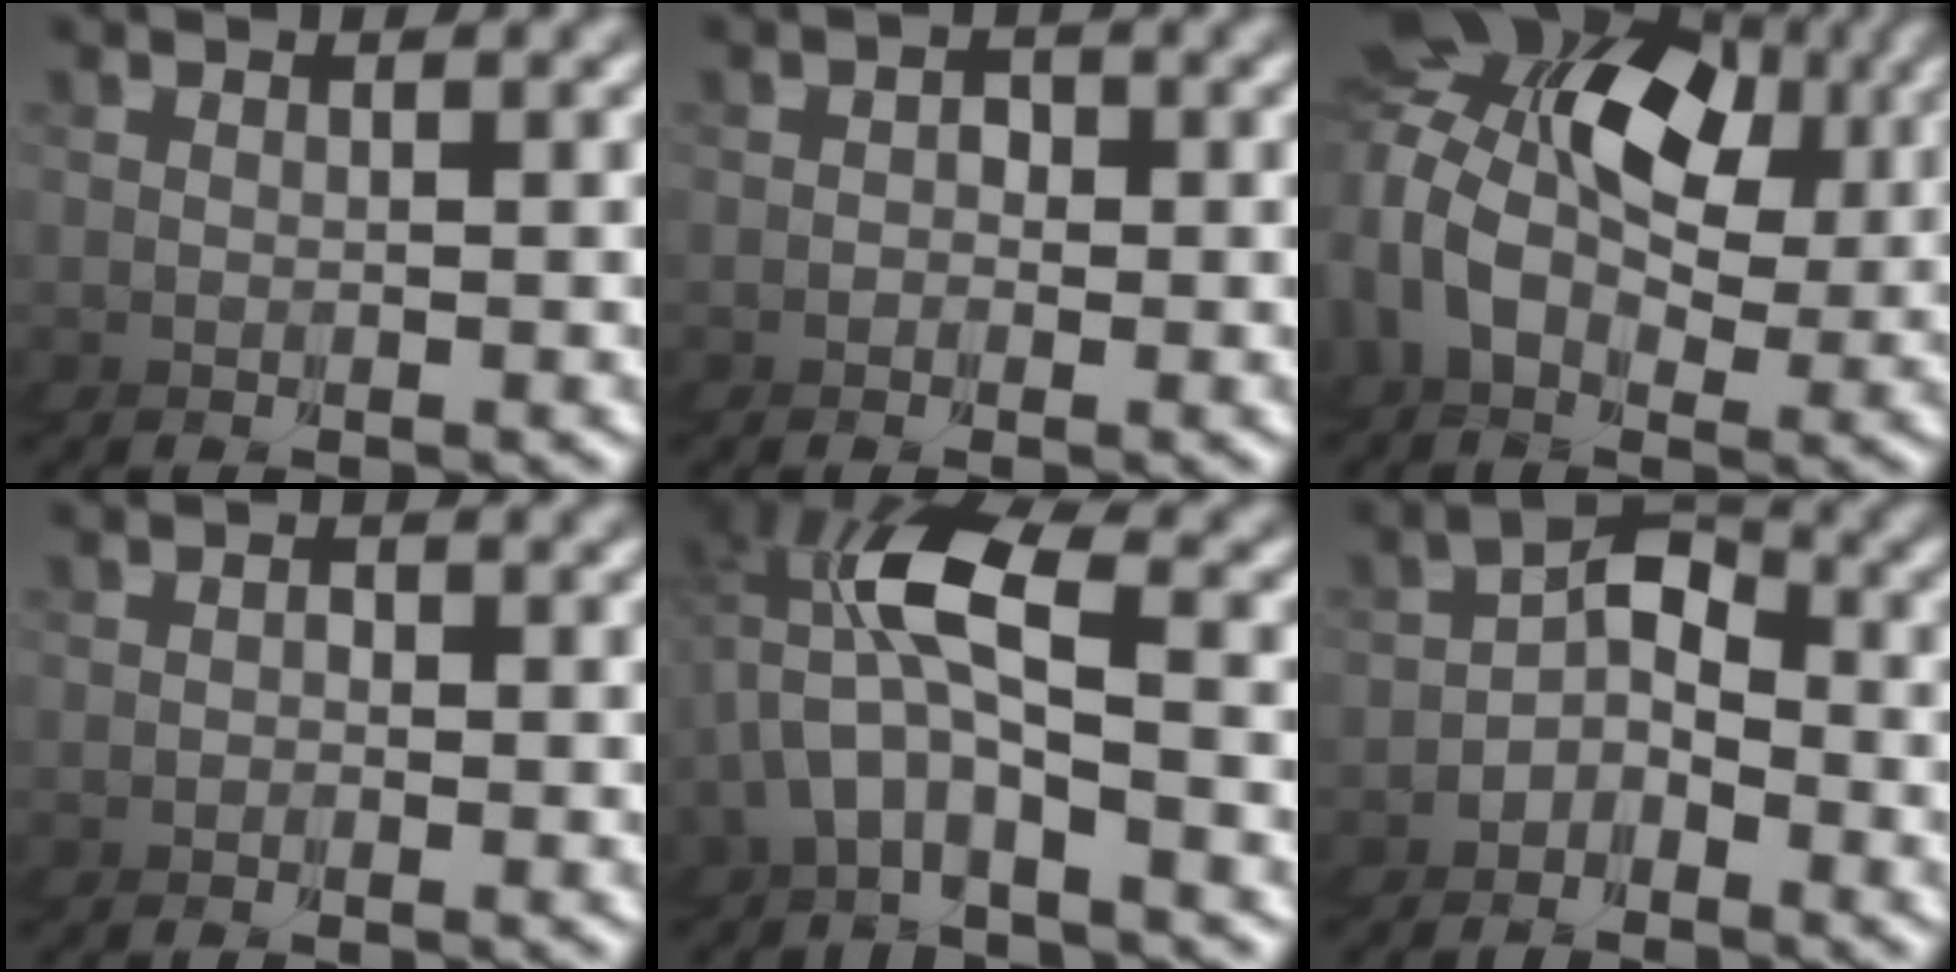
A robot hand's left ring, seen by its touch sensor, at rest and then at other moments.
{"total": 2.3, "force": [-0.3, 2.3, 0.0], "torque": [-0.018, -0.011, -0.003]}
{"total": 13.1, "force": [0.9, 11.4, 6.4], "torque": [-0.141, -0.001, -0.009]}
{"total": 1.4, "force": [-0.5, 1.2, 0.5], "torque": [-0.025, -0.013, -0.004]}
{"total": 4.8, "force": [-1.6, 3.3, 3.1], "torque": [-0.114, -0.021, -0.017]}
{"total": 4.5, "force": [-2.6, 3.6, 0.5], "torque": [-0.037, -0.020, -0.046]}